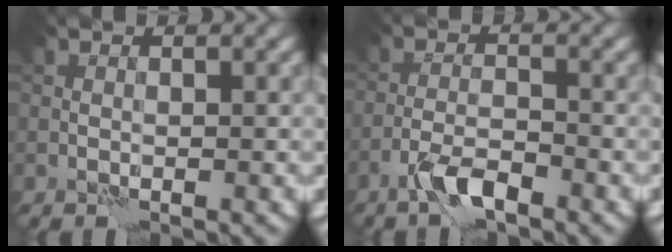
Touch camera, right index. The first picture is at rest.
{"total": 3.2, "force": [-2.5, 0.5, 1.9], "torque": [-0.043, 0.006, -0.053]}